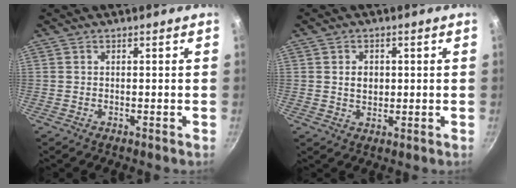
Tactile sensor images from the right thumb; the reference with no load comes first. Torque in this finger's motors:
{"motor_torque": [-0.40, 0.48, 0.02, -0.02, -0.02]}